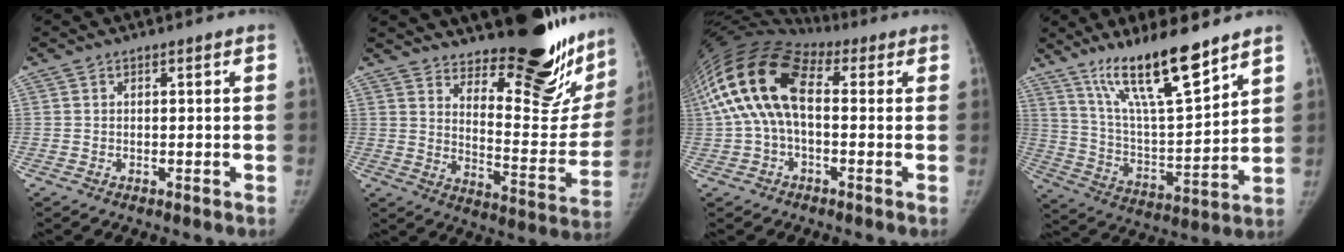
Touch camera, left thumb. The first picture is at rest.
{"total": 25.6, "force": [19.7, 7.8, 14.4], "torque": [-0.156, -0.153, 0.263]}
{"total": 17.0, "force": [2.2, 9.6, 13.8], "torque": [-0.281, 0.045, 0.028]}
{"total": 17.5, "force": [12.6, 3.2, 11.8], "torque": [-0.187, -0.074, 0.233]}